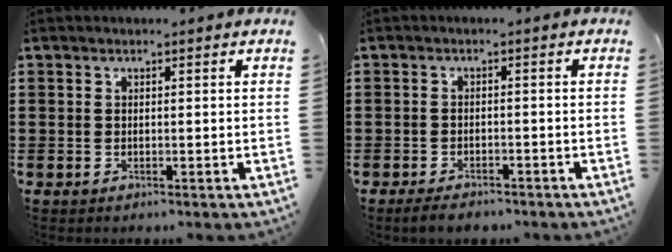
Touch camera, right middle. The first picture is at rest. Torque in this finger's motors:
{"motor_torque": [1.24, -0.09, 0.14, 0.04]}